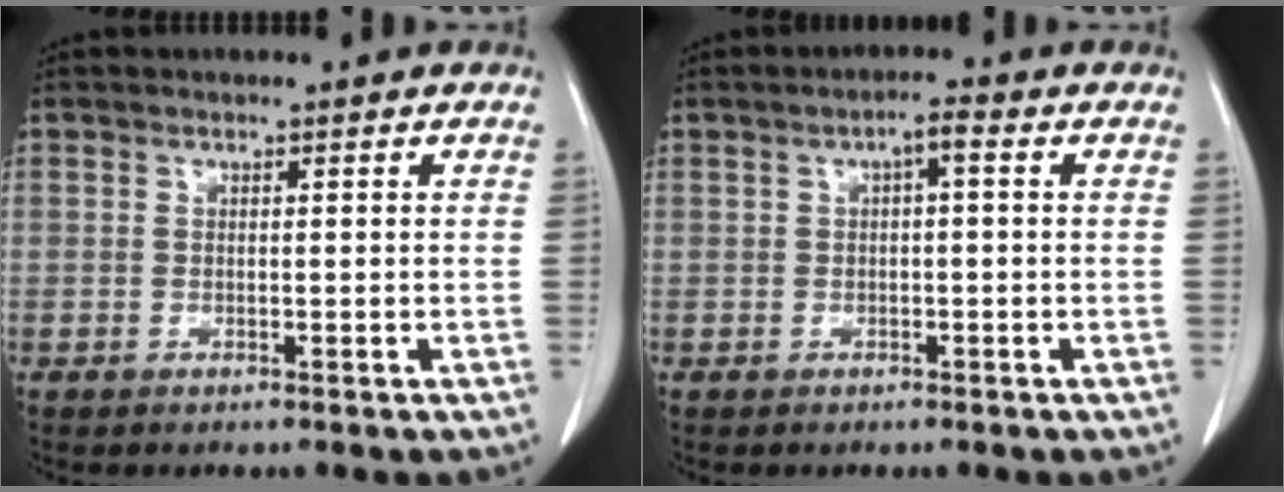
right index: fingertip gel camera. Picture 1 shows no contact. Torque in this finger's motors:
{"motor_torque": [0.23, -0.05, 0.01, 0.03]}